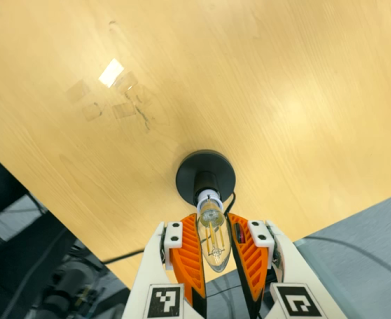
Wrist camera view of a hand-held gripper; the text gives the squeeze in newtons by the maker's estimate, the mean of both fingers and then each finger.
{"total": 12.0, "left": 11.6, "right": 12.4}